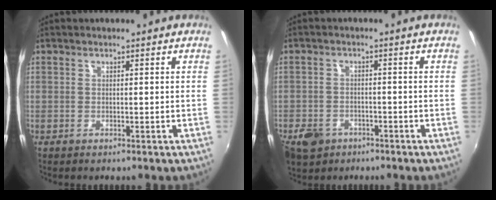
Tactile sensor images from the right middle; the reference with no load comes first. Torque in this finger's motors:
{"motor_torque": [0.90, -0.93, 0.19, 0.10]}